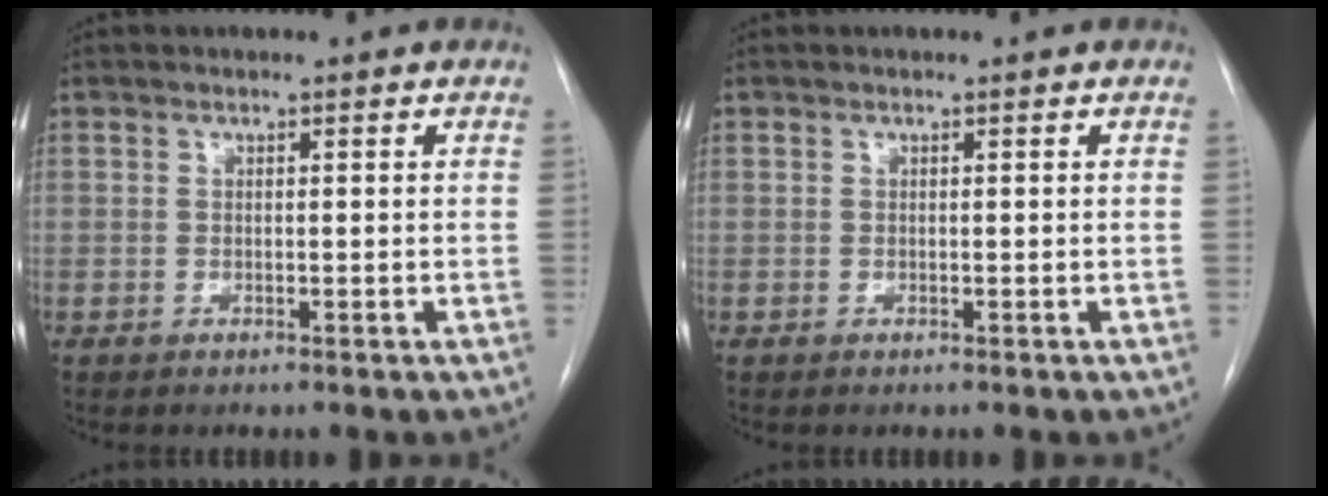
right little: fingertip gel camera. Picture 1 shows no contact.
{"total": 0.0}